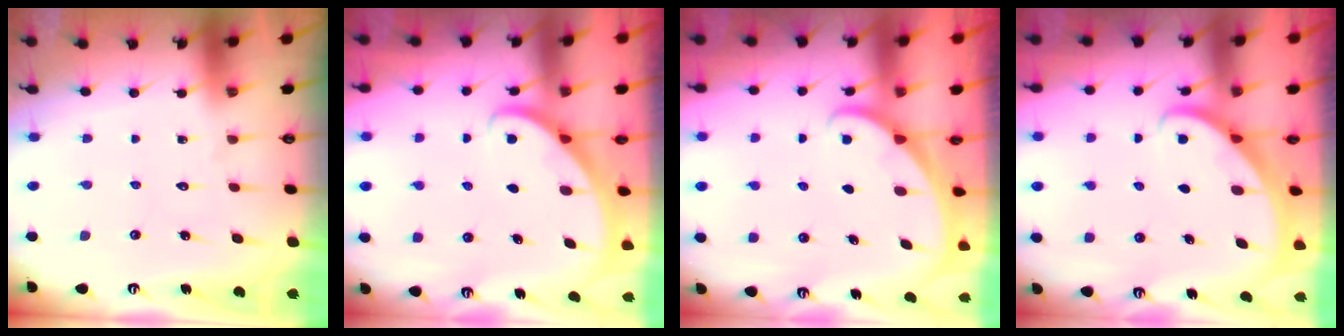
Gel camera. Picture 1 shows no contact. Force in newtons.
{"total": 2.7, "press": 2.7, "slide": 0.2}
{"total": 1.6, "press": 1.6, "slide": 0.1}
{"total": 2.7, "press": 2.7, "slide": 0.2}